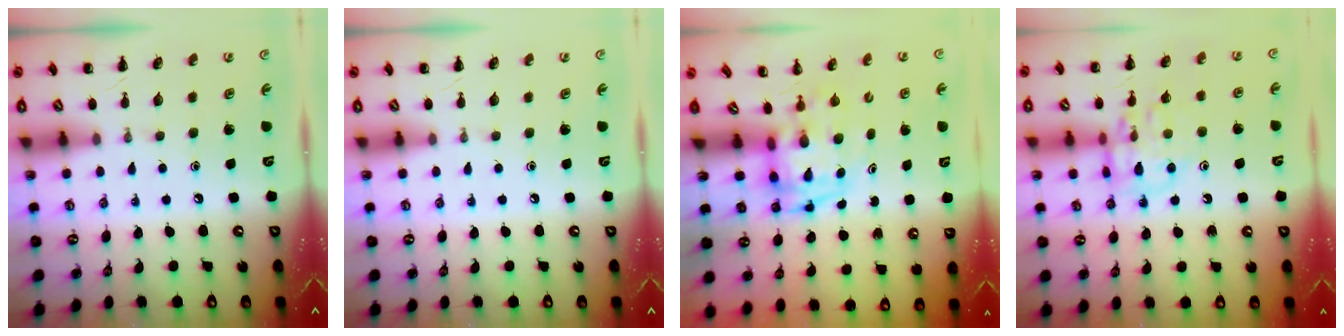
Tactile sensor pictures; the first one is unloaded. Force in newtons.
{"total": 0.0}
{"total": 3.6, "press": 3.5, "slide": 0.7}
{"total": 13.3, "press": 13.2, "slide": 1.0}